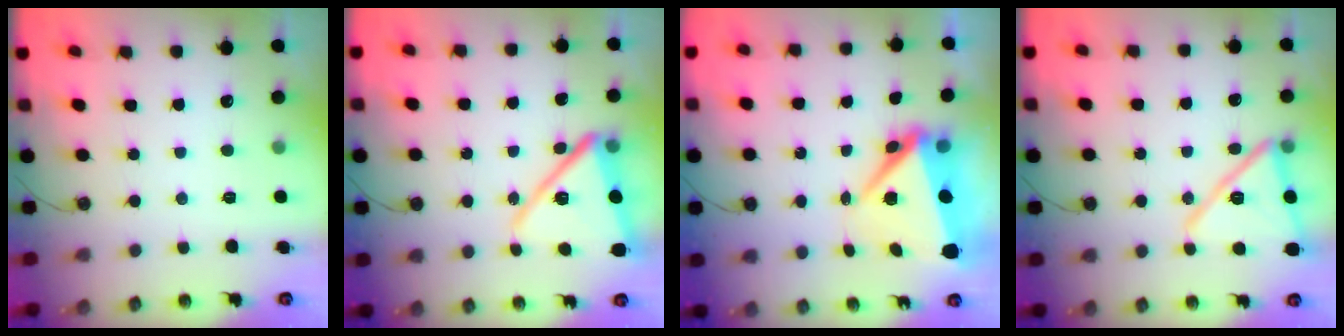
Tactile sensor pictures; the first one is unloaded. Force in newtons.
{"total": 16.7, "press": 16.6, "slide": 1.6}
{"total": 9.1, "press": 9.0, "slide": 1.3}
{"total": 15.5, "press": 14.2, "slide": 6.4}